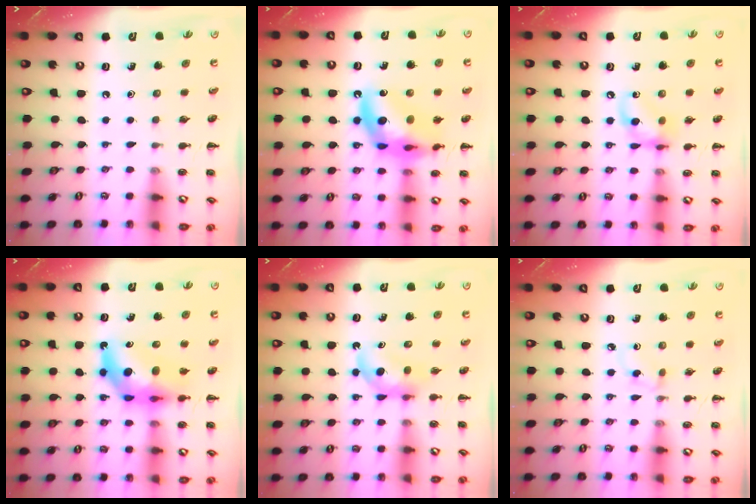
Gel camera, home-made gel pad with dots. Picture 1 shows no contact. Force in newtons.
{"total": 15.7, "press": 15.2, "slide": 3.9}
{"total": 9.6, "press": 9.5, "slide": 1.2}
{"total": 10.8, "press": 10.3, "slide": 3.3}
{"total": 4.3, "press": 4.2, "slide": 0.9}
{"total": 2.7, "press": 2.5, "slide": 1.1}